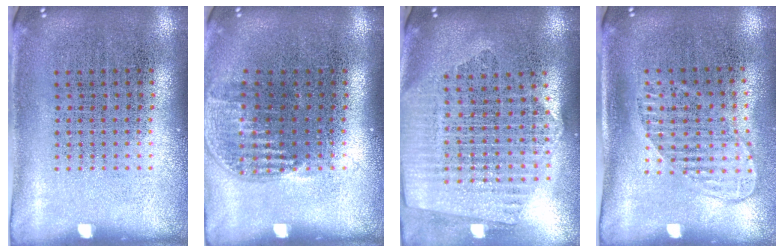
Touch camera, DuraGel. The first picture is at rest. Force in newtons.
{"total": 1.1, "press": 0.9, "slide": 0.6}
{"total": 2.3, "press": 2.0, "slide": 1.1}
{"total": 1.4, "press": 1.2, "slide": 0.7}